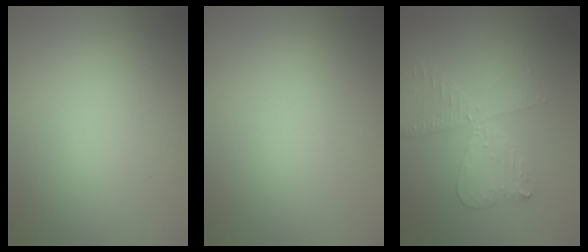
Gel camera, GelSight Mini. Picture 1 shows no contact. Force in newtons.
{"total": 0.0}
{"total": 4.1, "press": 3.5, "slide": 2.0}